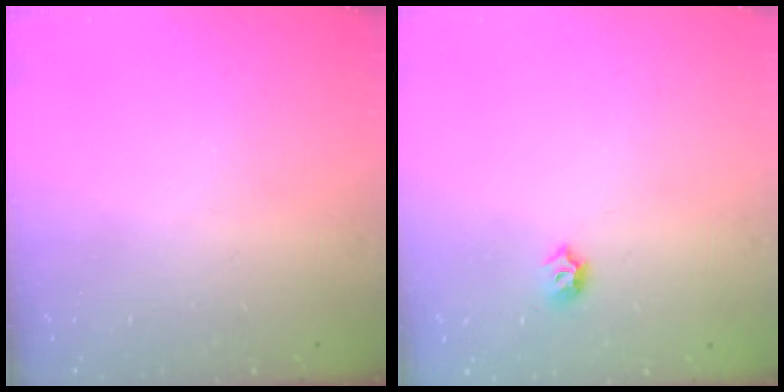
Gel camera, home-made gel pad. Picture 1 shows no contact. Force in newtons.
{"total": 3.8, "press": 3.8, "slide": 0.8}